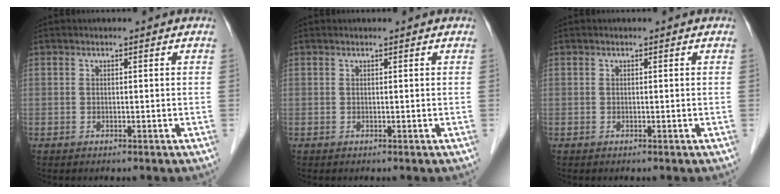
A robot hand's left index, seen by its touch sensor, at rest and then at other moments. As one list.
[{"total": 0.0}, {"total": 0.0}]